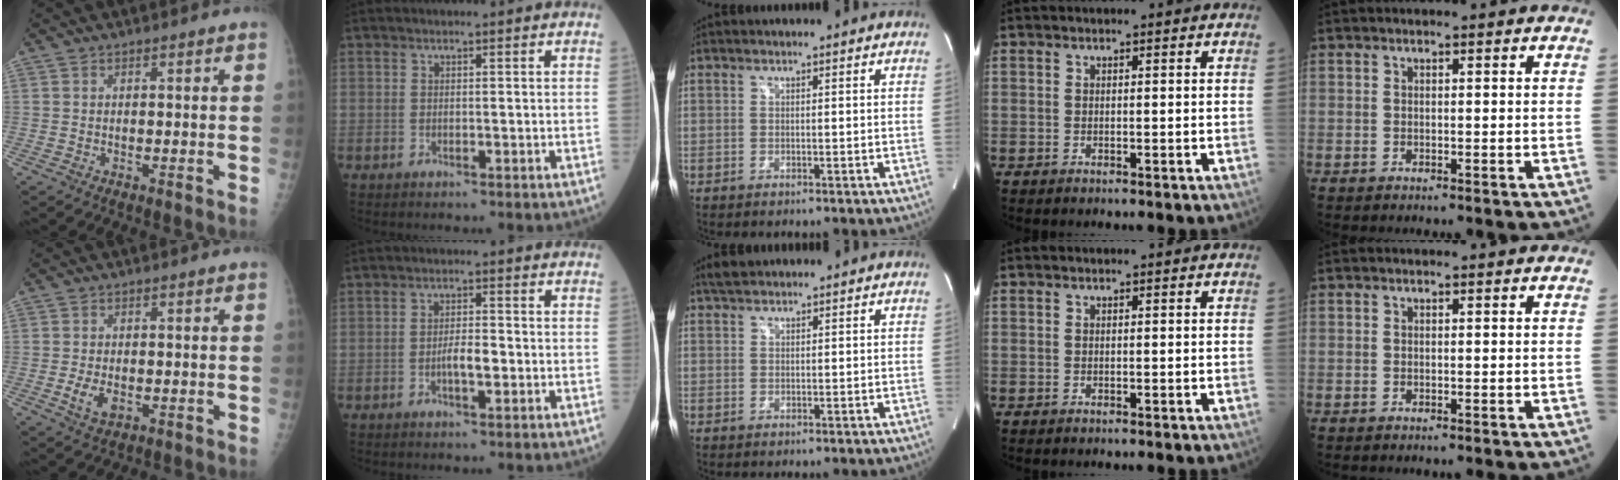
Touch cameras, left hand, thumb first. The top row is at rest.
{"thumb": {"total": 3.7, "force": [-0.8, 2.2, 2.9], "torque": [-0.055, -0.006, -0.009]}, "index": {"total": 3.1, "force": [-0.9, 0.8, 2.8], "torque": [-0.050, 0.004, -0.016]}, "middle": {"total": 2.1, "force": [1.9, 0.7, 0.7], "torque": [-0.016, 0.012, 0.036]}}